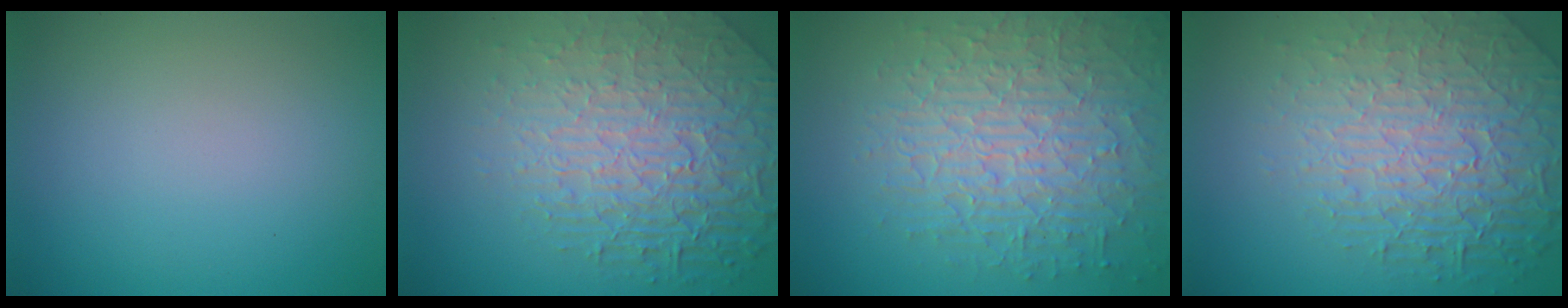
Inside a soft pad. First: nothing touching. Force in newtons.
{"total": 8.7, "press": 6.0, "slide": 6.3}
{"total": 8.6, "press": 6.1, "slide": 6.1}
{"total": 7.6, "press": 5.8, "slide": 5.0}